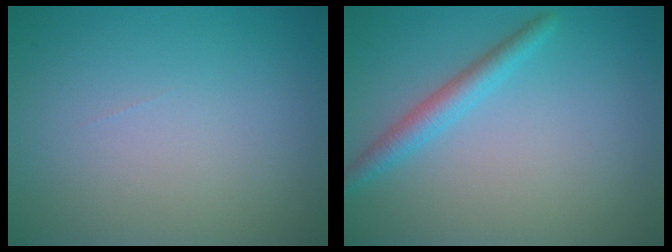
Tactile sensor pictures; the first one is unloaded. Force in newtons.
{"total": 2.4, "press": 2.4, "slide": 0.1}